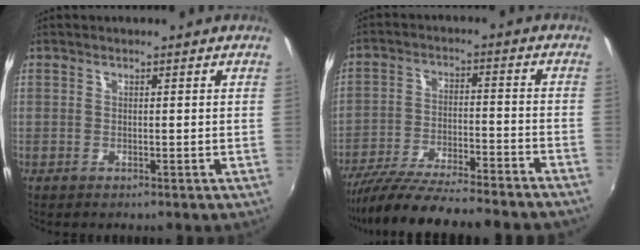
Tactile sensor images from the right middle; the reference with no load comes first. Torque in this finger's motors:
{"motor_torque": [1.14, -1.00, 0.31, 0.12]}